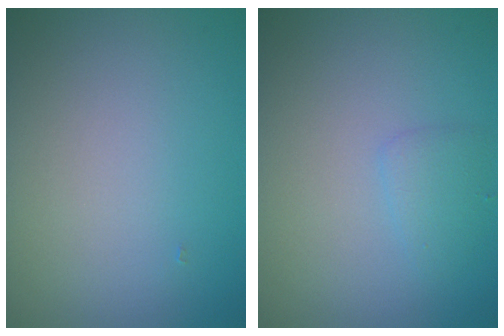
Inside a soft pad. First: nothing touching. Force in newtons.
{"total": 1.3, "press": 1.3, "slide": 0.0}